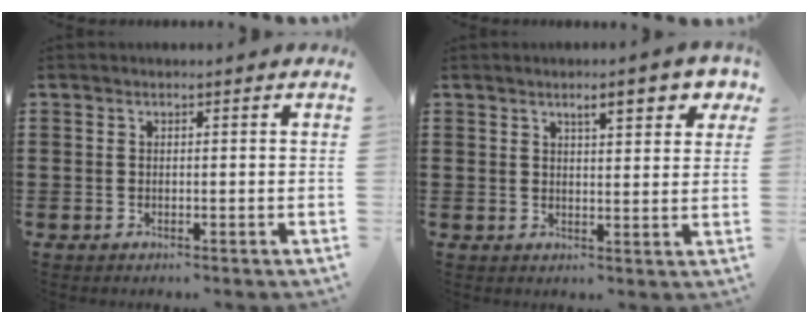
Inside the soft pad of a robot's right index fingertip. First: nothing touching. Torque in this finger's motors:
{"motor_torque": [0.44, 0.19, 0.19, 0.06]}